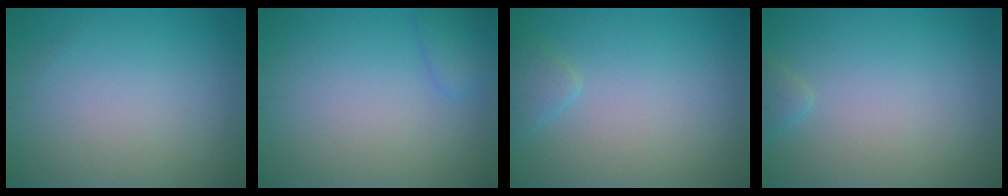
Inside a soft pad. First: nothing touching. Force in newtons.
{"total": 1.5, "press": 1.5, "slide": 0.2}
{"total": 1.4, "press": 1.4, "slide": 0.2}
{"total": 1.0, "press": 1.0, "slide": 0.1}